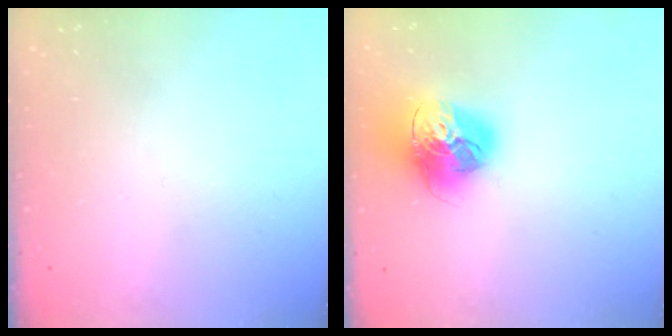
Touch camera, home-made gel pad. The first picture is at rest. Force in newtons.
{"total": 18.4, "press": 18.3, "slide": 1.8}